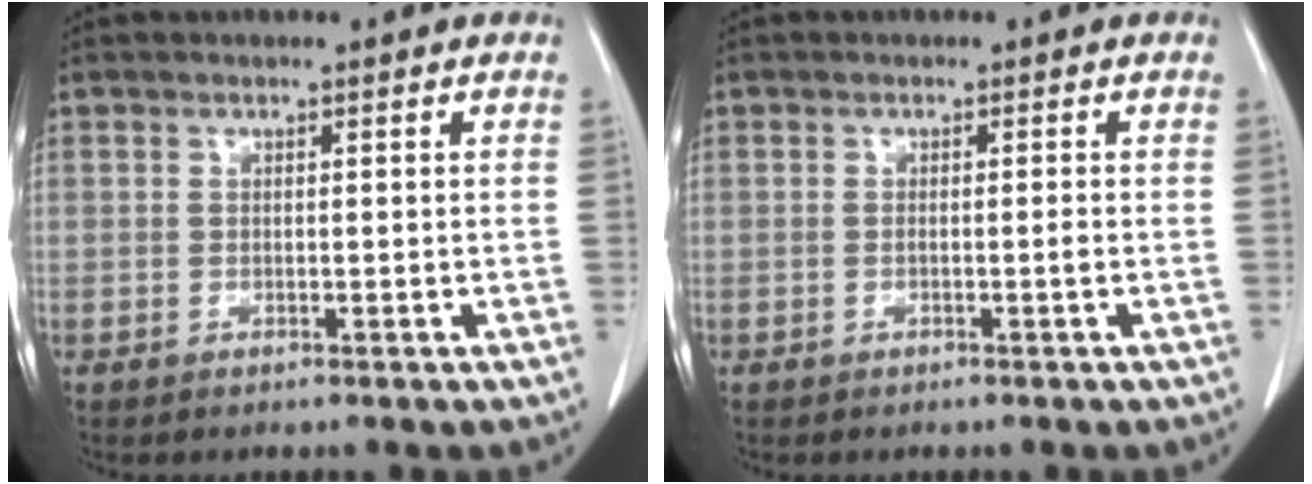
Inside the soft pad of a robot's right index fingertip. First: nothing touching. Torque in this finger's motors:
{"motor_torque": [-0.04, -0.01, -0.04, 0.00]}